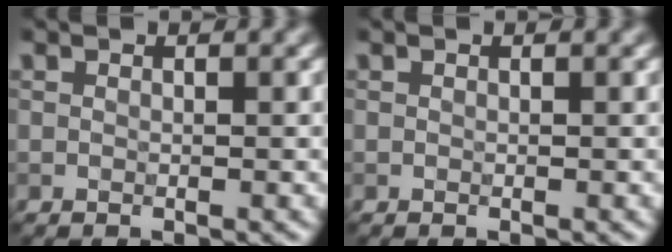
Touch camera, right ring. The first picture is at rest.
{"total": 0.0}